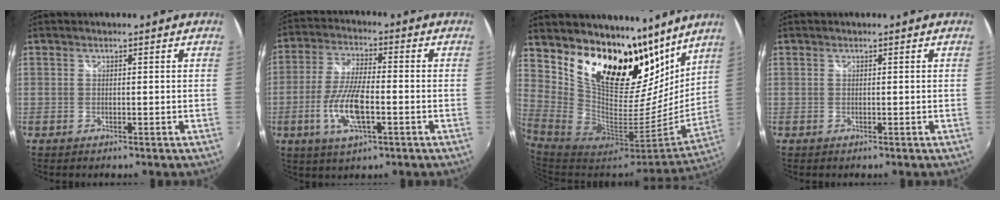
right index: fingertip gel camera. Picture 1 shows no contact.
{"total": 10.5, "force": [-3.3, 3.1, 9.5], "torque": [-0.198, -0.006, -0.066]}
{"total": 21.8, "force": [15.7, 10.4, 11.1], "torque": [-0.190, -0.012, 0.278]}
{"total": 0.0}